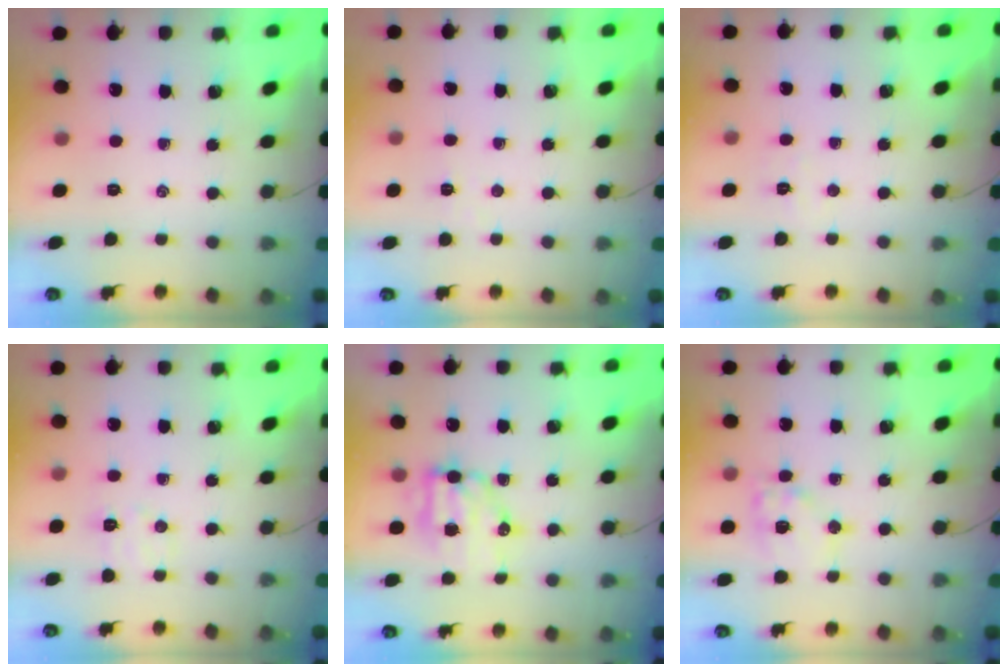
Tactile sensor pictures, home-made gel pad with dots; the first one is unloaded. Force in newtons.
{"total": 2.6, "press": 2.4, "slide": 0.8}
{"total": 2.7, "press": 2.6, "slide": 0.7}
{"total": 6.7, "press": 6.6, "slide": 1.3}
{"total": 8.5, "press": 8.3, "slide": 1.7}
{"total": 10.7, "press": 10.6, "slide": 1.5}